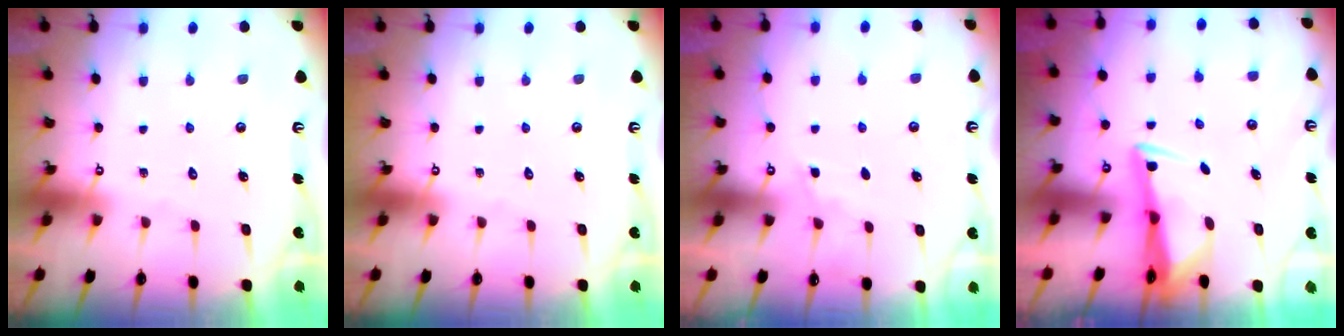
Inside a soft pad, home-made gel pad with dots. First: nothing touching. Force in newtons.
{"total": 0.0}
{"total": 2.8, "press": 2.8, "slide": 0.4}
{"total": 2.9, "press": 2.8, "slide": 0.9}